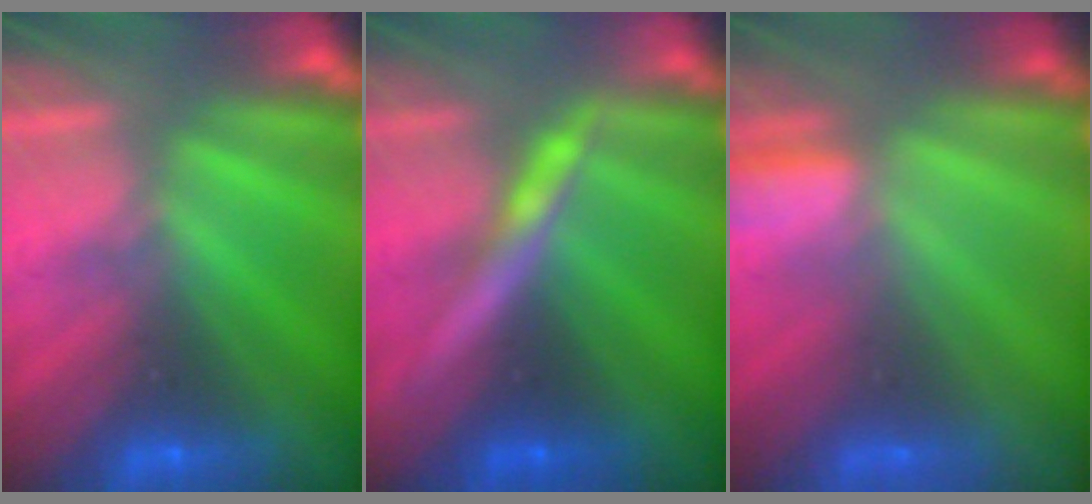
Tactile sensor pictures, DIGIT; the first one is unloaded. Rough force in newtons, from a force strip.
{"total": 2.9}
{"total": 2.8}